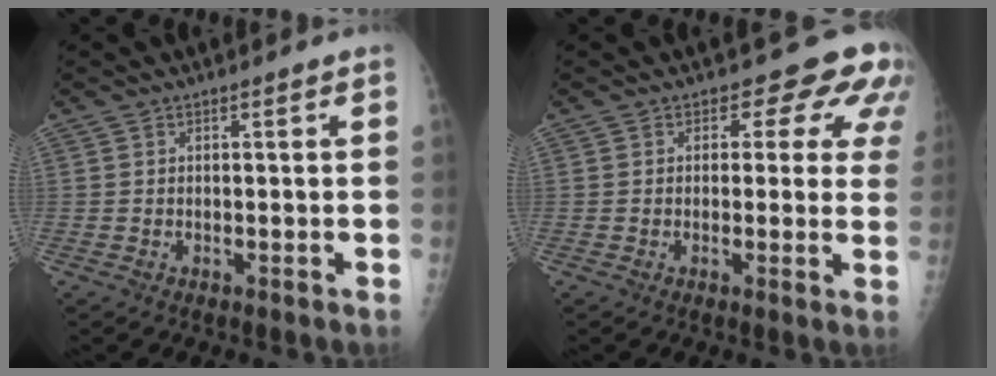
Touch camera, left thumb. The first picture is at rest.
{"total": 7.5, "force": [4.4, 4.6, 3.9], "torque": [-0.003, -0.014, 0.028]}